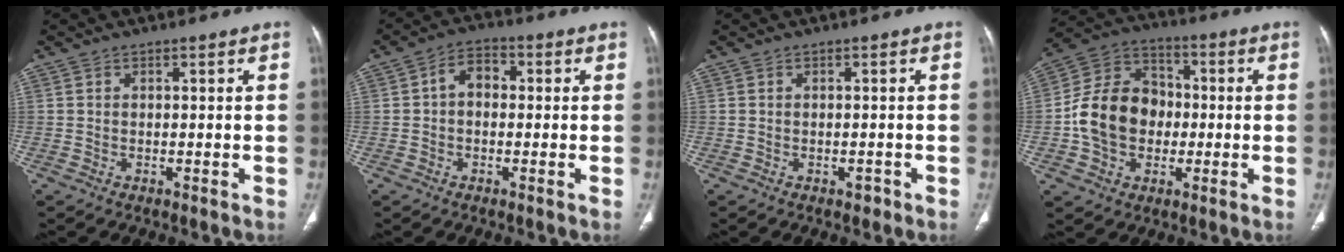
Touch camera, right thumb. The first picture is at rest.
{"total": 5.9, "force": [0.7, 4.0, 4.2], "torque": [-0.059, 0.019, 0.004]}
{"total": 1.1, "force": [-0.7, 0.7, 0.6], "torque": [-0.006, 0.001, -0.008]}
{"total": 14.4, "force": [-1.5, 11.5, 8.5], "torque": [-0.125, 0.033, -0.032]}